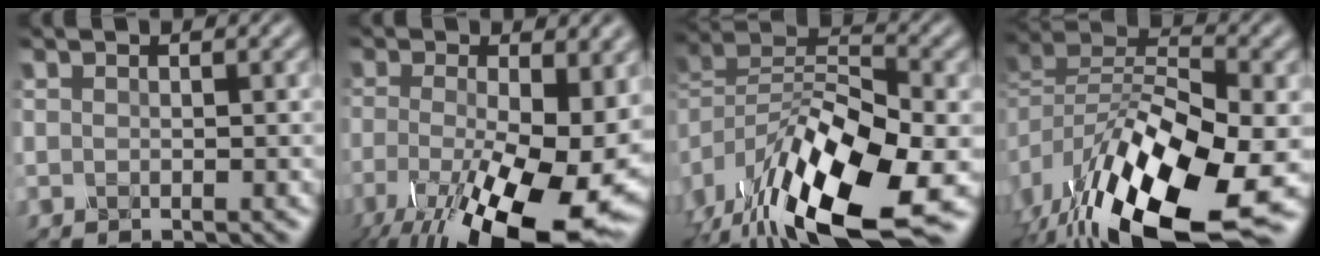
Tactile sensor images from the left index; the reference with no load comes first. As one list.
[{"total": 17.7, "force": [-6.5, 6.8, 15.0], "torque": [-0.247, -0.042, -0.092]}, {"total": 15.5, "force": [-8.5, 6.3, 11.3], "torque": [-0.212, -0.010, -0.146]}, {"total": 16.3, "force": [-7.7, 7.5, 12.2], "torque": [-0.231, -0.021, -0.128]}]